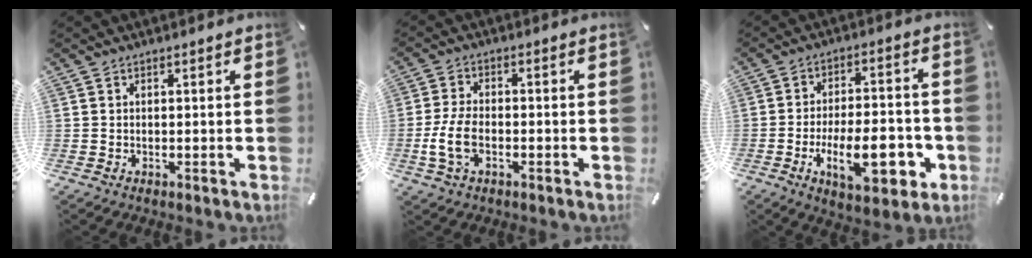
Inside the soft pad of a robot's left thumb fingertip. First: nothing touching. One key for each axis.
{"total": 6.6, "fx": -2.2, "fy": 3.6, "fz": 5.0, "tx": -0.112, "ty": 0.002, "tz": -0.040}
{"total": 17.1, "fx": -5.2, "fy": 7.5, "fz": 14.5, "tx": -0.210, "ty": 0.006, "tz": -0.076}